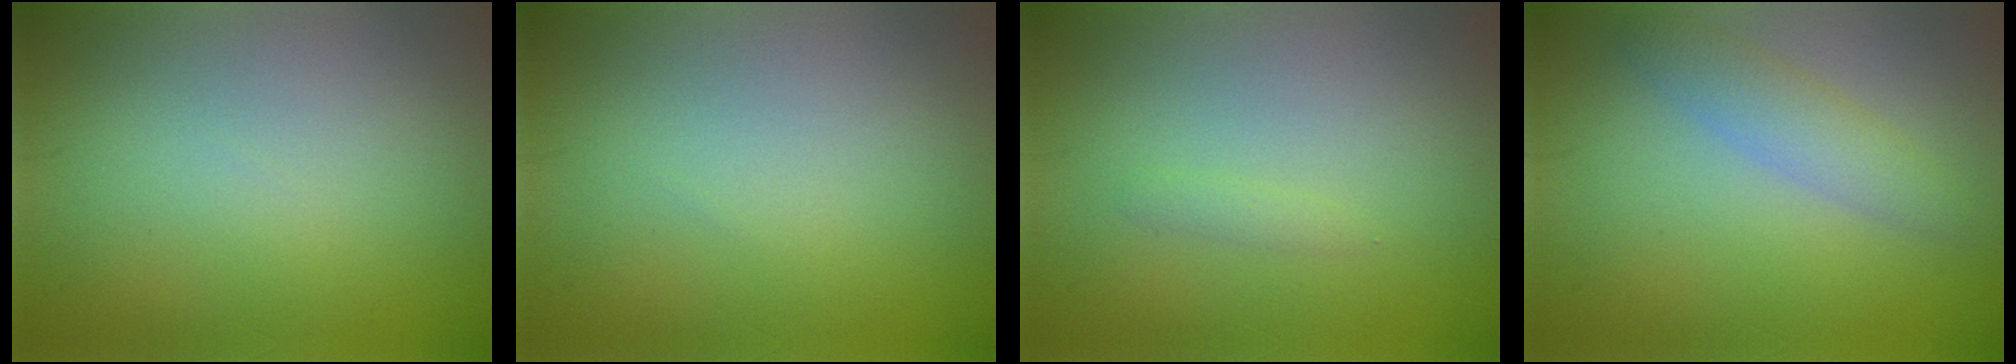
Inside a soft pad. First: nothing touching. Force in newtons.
{"total": 0.0}
{"total": 0.7, "press": 0.7, "slide": 0.1}
{"total": 2.7, "press": 2.7, "slide": 0.1}